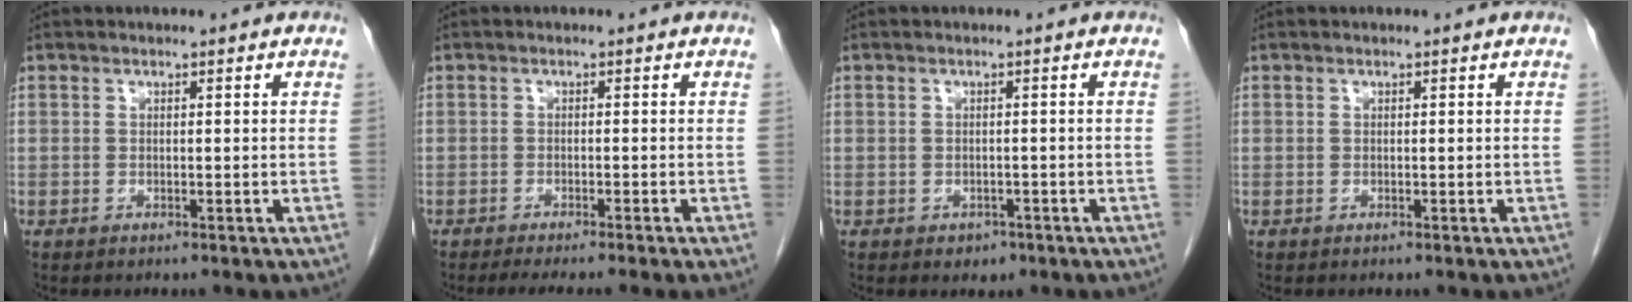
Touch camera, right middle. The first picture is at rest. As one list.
[{"total": 5.4, "force": [-4.3, -0.8, 3.2], "torque": [-0.033, -0.009, -0.066]}, {"total": 1.6, "force": [-0.9, 1.2, 0.5], "torque": [-0.006, 0.004, -0.007]}, {"total": 0.0}]